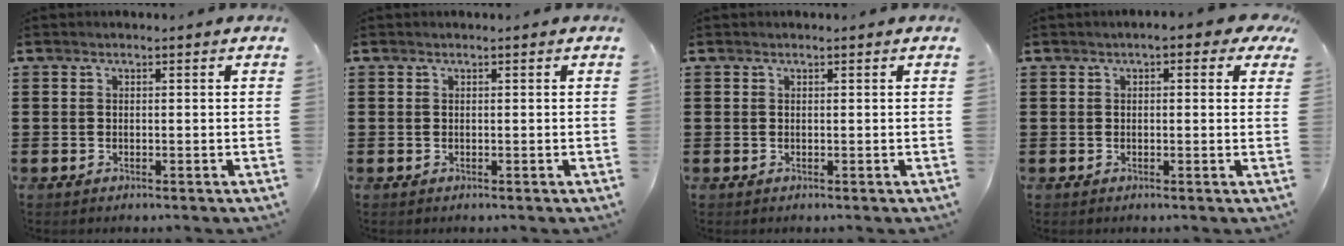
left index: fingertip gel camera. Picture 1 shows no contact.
{"total": 0.0}
{"total": 0.0}
{"total": 1.9, "force": [0.5, 0.7, 1.7], "torque": [-0.034, 0.007, 0.006]}